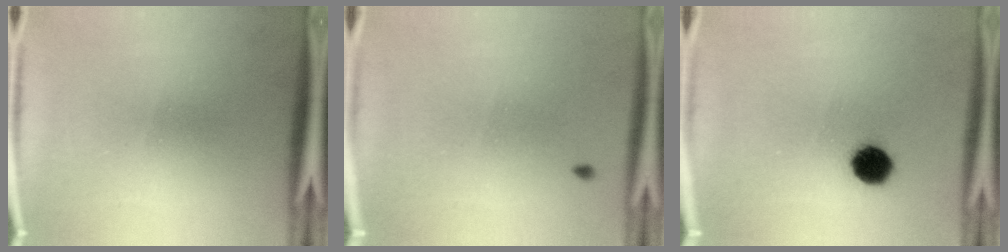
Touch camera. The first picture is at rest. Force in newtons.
{"total": 0.9}
{"total": 7.2}